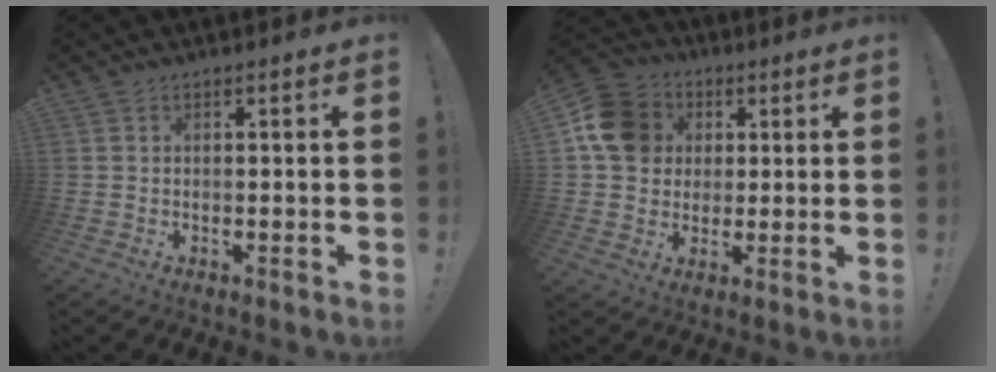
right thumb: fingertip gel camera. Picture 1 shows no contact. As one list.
[{"total": 14.1, "force": [3.2, 12.2, 6.1], "torque": [-0.084, 0.000, 0.069]}]